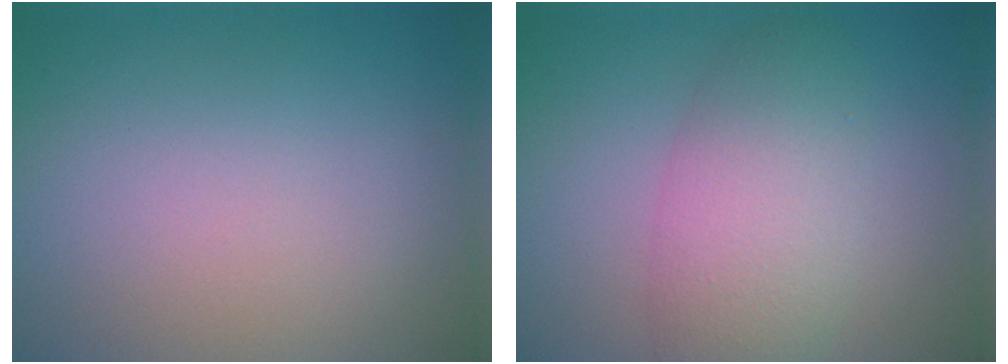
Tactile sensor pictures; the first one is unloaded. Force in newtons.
{"total": 5.5, "press": 5.4, "slide": 0.3}